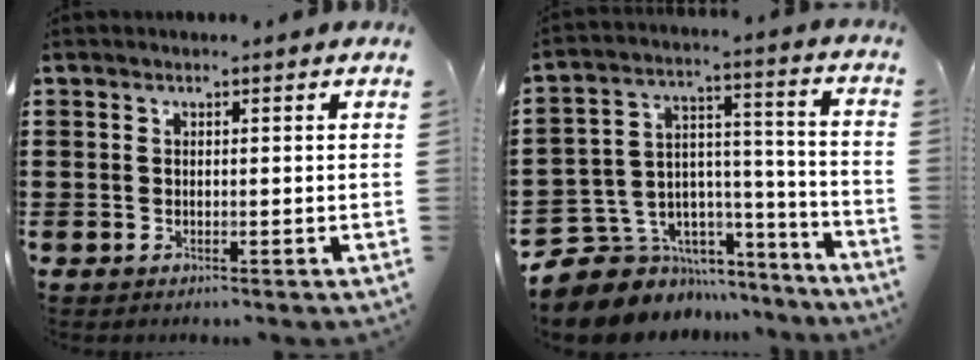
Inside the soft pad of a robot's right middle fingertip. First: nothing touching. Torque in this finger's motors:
{"motor_torque": [0.44, 0.01, 0.18, 0.07]}